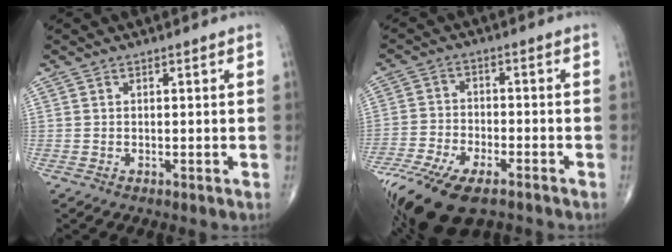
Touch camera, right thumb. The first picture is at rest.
{"total": 15.4, "force": [-10.2, 6.2, 9.8], "torque": [-0.215, 0.010, -0.186]}